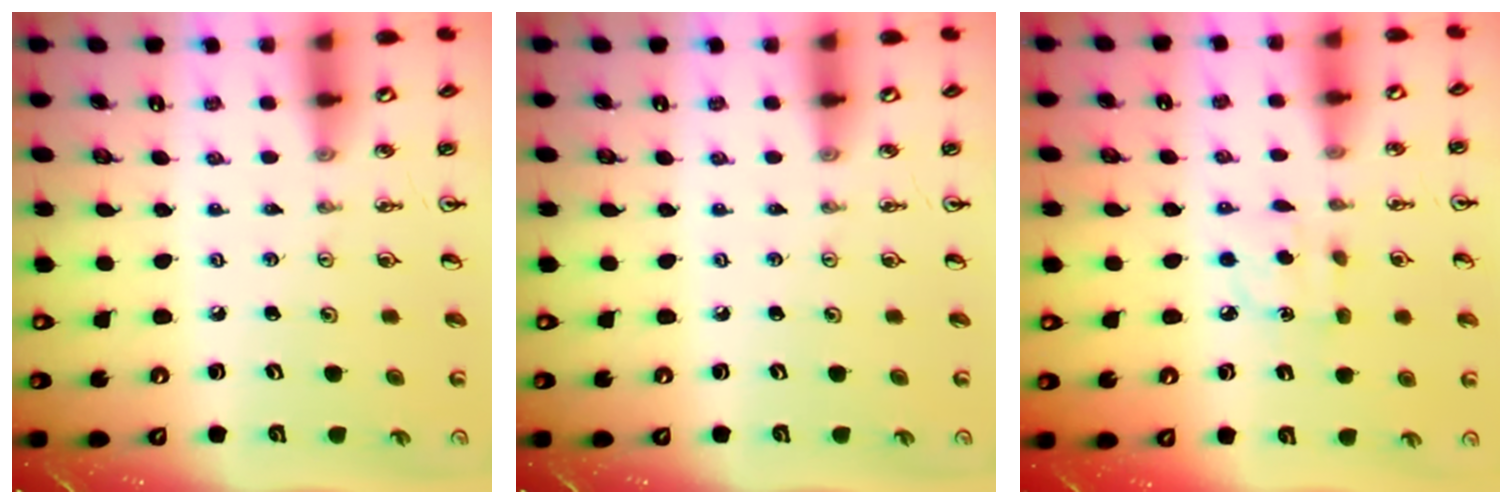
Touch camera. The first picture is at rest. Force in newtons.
{"total": 0.0}
{"total": 5.5, "press": 5.4, "slide": 0.6}